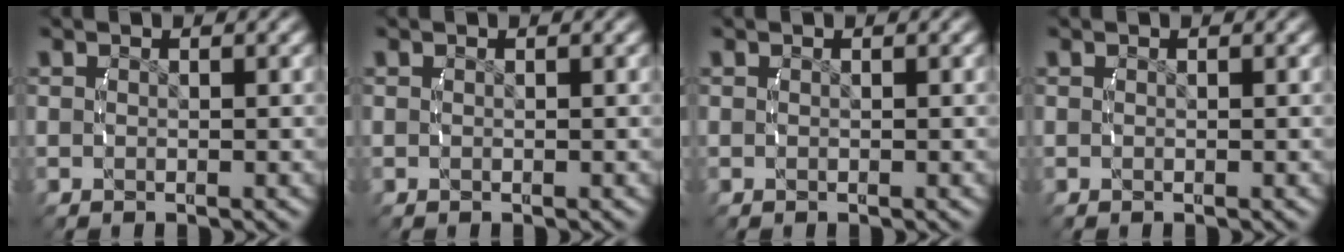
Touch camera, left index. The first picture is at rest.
{"total": 0.0}
{"total": 0.0}
{"total": 0.0}